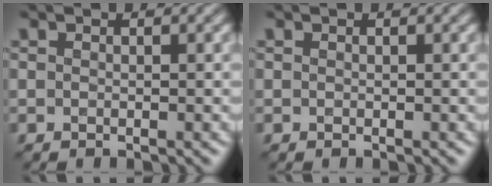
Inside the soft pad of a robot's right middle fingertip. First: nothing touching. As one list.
[{"total": 0.0}]